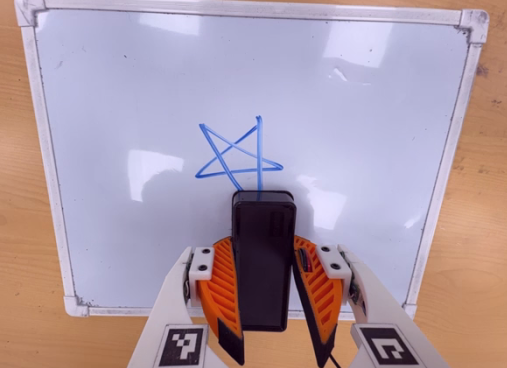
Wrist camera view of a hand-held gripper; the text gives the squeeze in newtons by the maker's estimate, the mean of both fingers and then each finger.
{"total": 9.5, "left": 7.7, "right": 11.3}